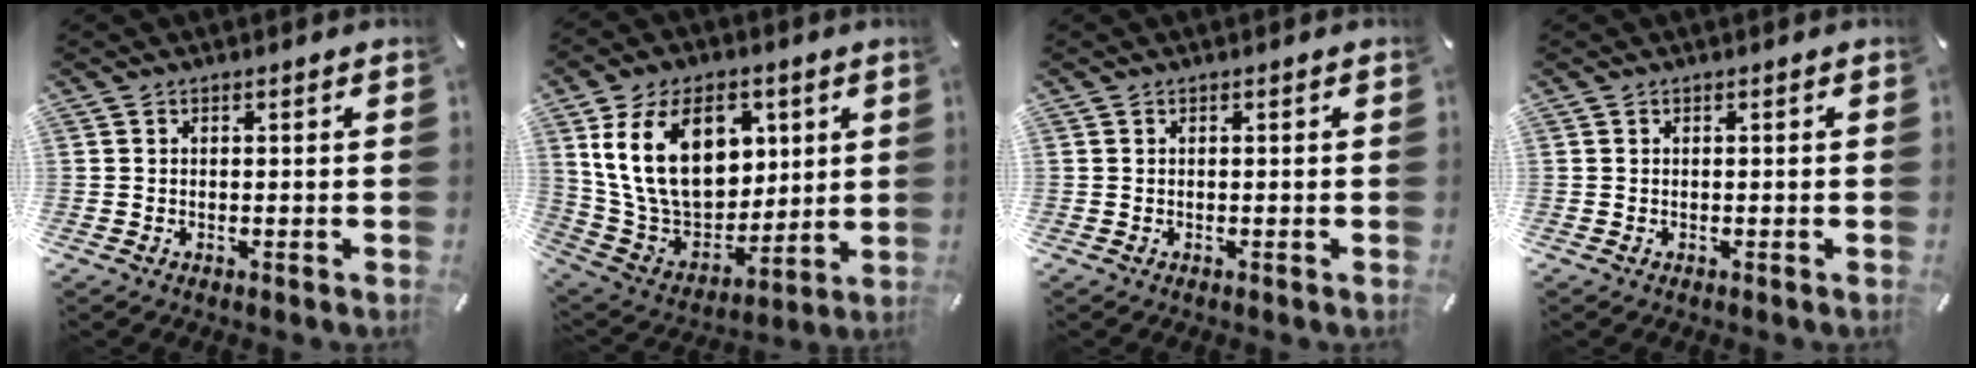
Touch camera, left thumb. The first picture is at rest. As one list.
[{"total": 20.8, "force": [6.9, 14.5, 13.3], "torque": [-0.252, -0.018, 0.122]}, {"total": 0.0}, {"total": 0.0}]